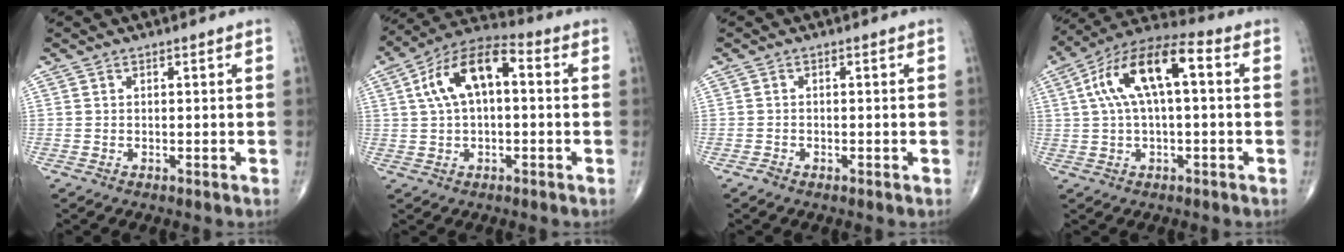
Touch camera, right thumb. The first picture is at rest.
{"total": 12.6, "force": [2.1, 6.3, 10.7], "torque": [-0.195, 0.038, 0.027]}
{"total": 0.8, "force": [-0.6, 0.4, 0.3], "torque": [-0.008, 0.000, -0.015]}
{"total": 14.4, "force": [2.6, 5.8, 12.9], "torque": [-0.248, 0.045, 0.038]}